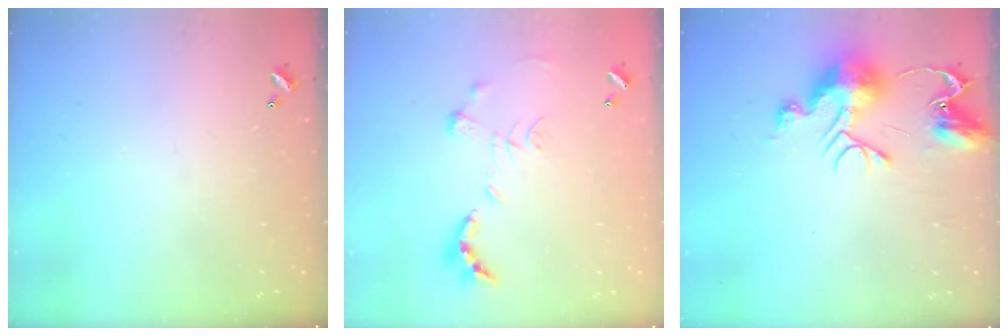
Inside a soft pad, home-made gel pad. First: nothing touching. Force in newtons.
{"total": 1.3, "press": 1.2, "slide": 0.3}
{"total": 11.3, "press": 11.3, "slide": 1.0}